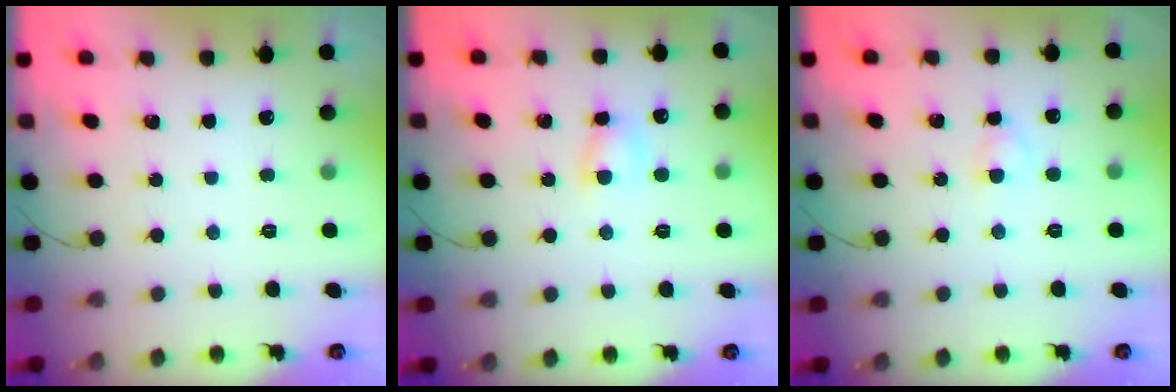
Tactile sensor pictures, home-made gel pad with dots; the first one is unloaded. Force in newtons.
{"total": 4.7, "press": 4.6, "slide": 0.9}
{"total": 2.6, "press": 2.4, "slide": 1.1}